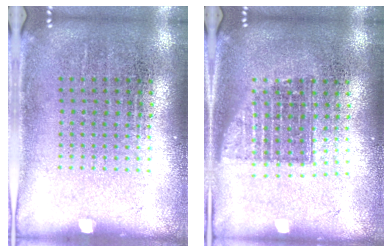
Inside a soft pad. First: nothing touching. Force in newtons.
{"total": 1.4, "press": 1.1, "slide": 0.8}